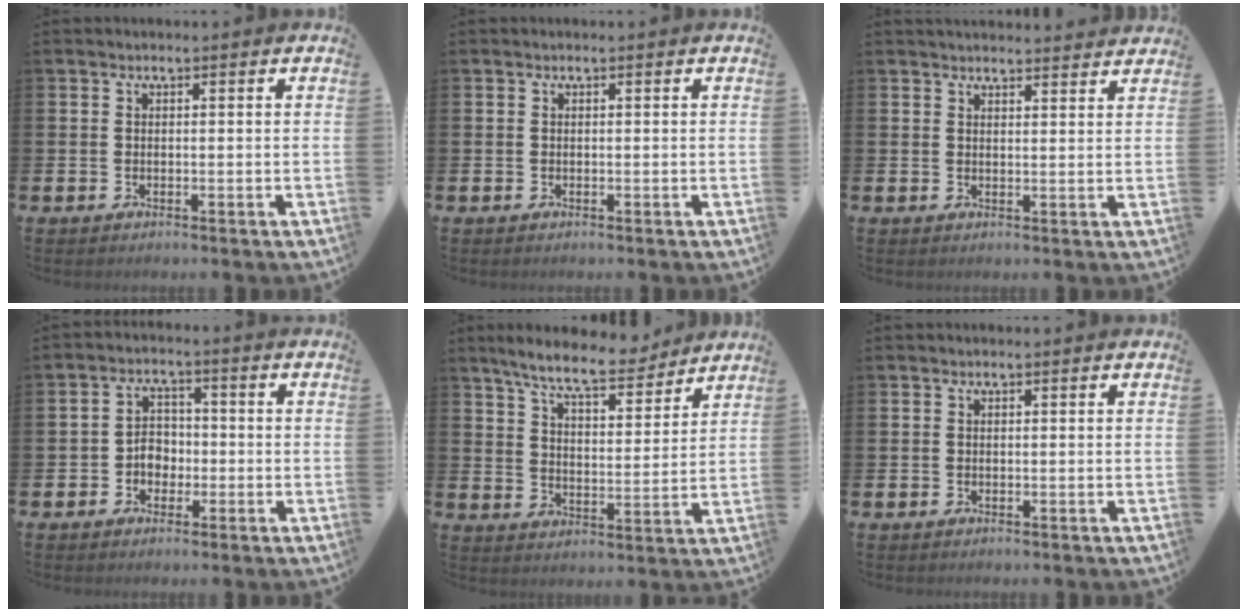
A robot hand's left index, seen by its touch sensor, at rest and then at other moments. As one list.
[{"total": 0.0}, {"total": 2.8, "force": [2.8, 0.4, 0.0], "torque": [0.002, -0.016, 0.049]}, {"total": 3.4, "force": [-1.2, 2.7, 1.6], "torque": [-0.022, 0.004, -0.031]}, {"total": 8.6, "force": [7.9, 1.5, 3.2], "torque": [-0.076, -0.042, 0.138]}, {"total": 0.0}]